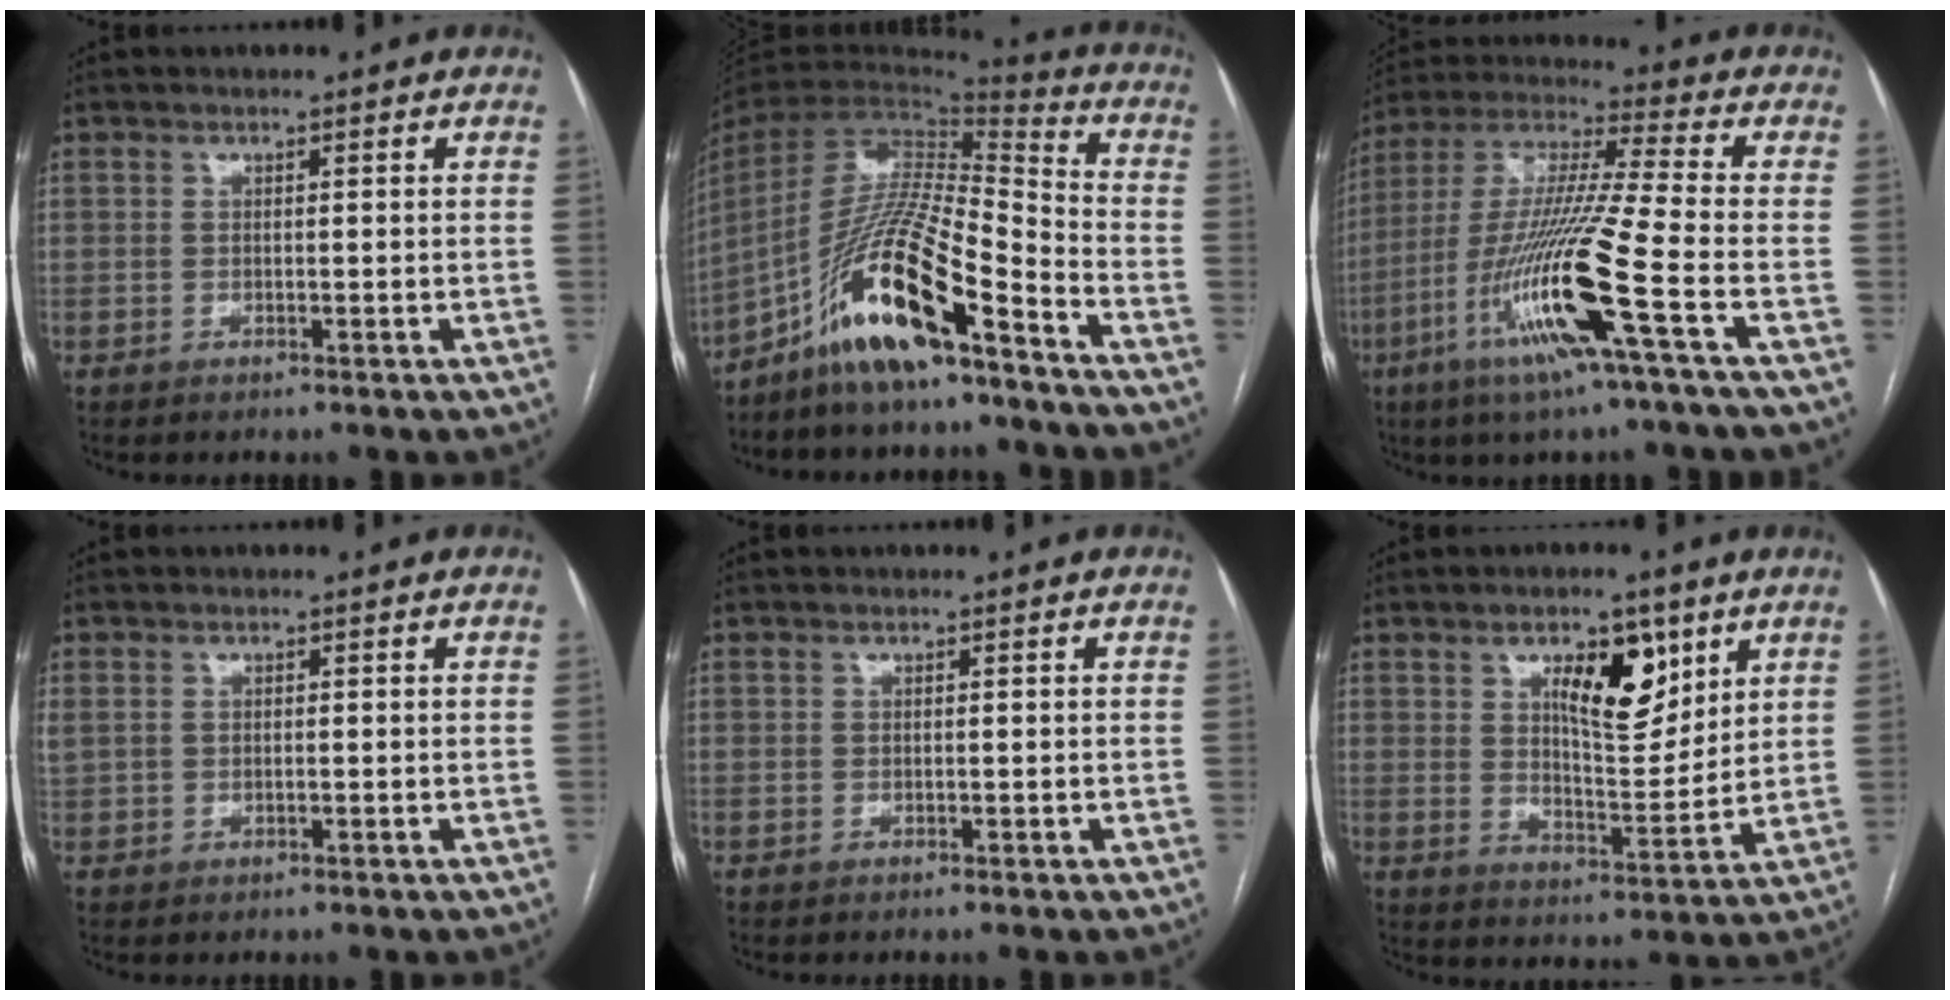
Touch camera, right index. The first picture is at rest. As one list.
[{"total": 16.7, "force": [-10.8, 1.7, 12.6], "torque": [-0.262, -0.008, -0.198]}, {"total": 17.8, "force": [-7.0, -1.0, 16.4], "torque": [-0.340, -0.023, -0.139]}, {"total": 1.7, "force": [0.5, 1.4, 0.9], "torque": [-0.039, 0.018, 0.018]}, {"total": 0.0}, {"total": 9.9, "force": [4.9, 3.6, 7.8], "torque": [-0.126, 0.000, 0.085]}]